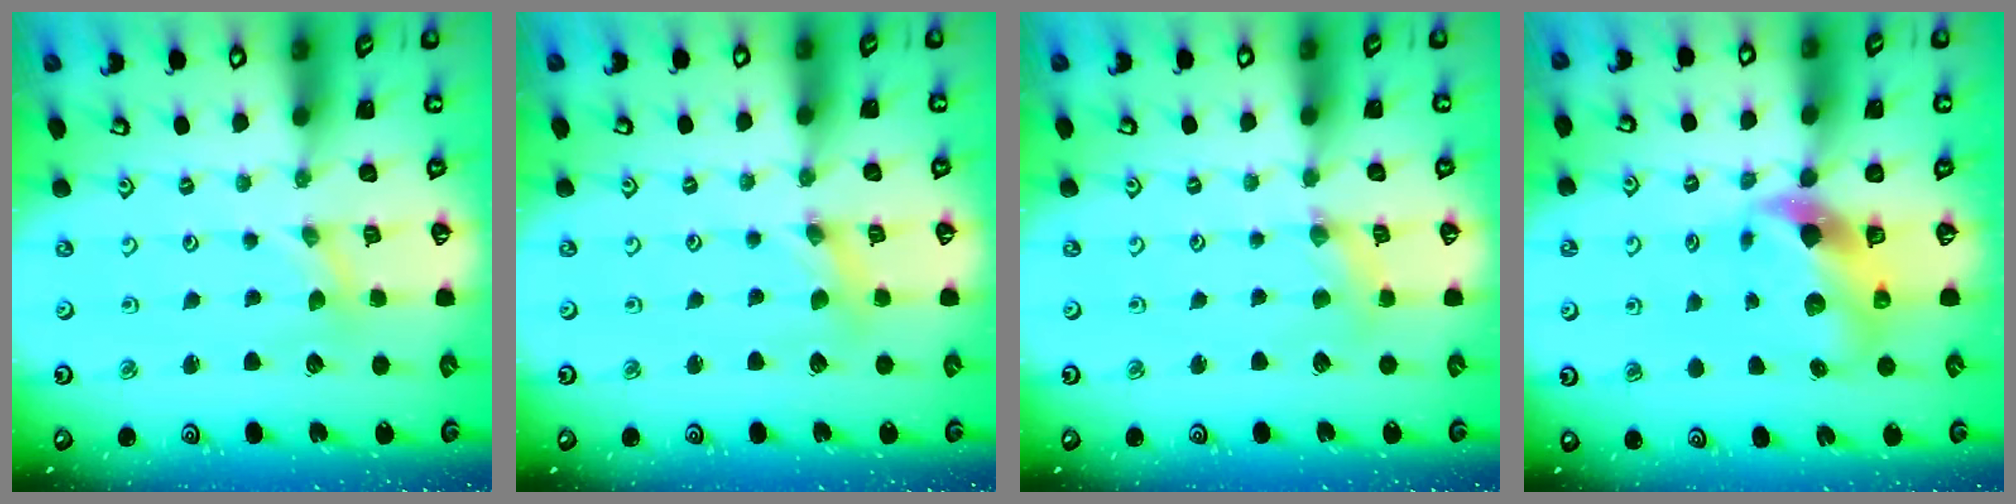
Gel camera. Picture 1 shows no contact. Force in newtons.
{"total": 1.5, "press": 1.4, "slide": 0.3}
{"total": 2.5, "press": 2.5, "slide": 0.3}
{"total": 9.1, "press": 9.0, "slide": 1.2}